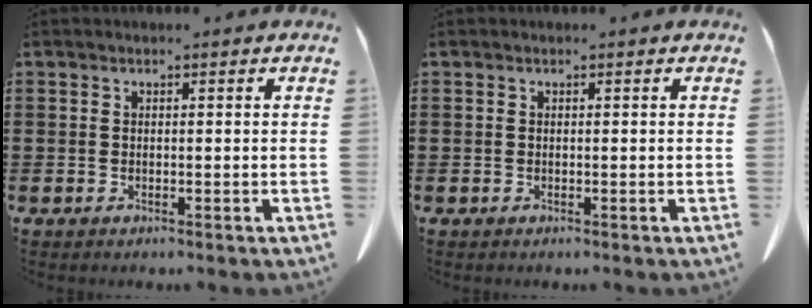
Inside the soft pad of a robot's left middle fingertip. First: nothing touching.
{"total": 0.0}